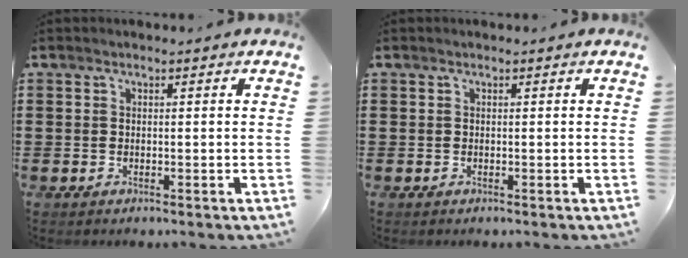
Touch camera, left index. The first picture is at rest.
{"total": 0.0}